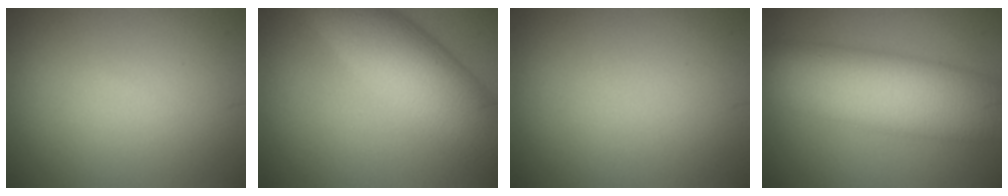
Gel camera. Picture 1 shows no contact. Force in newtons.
{"total": 8.2, "press": 8.2, "slide": 0.1}
{"total": 0.0}
{"total": 10.7, "press": 10.7, "slide": 0.4}